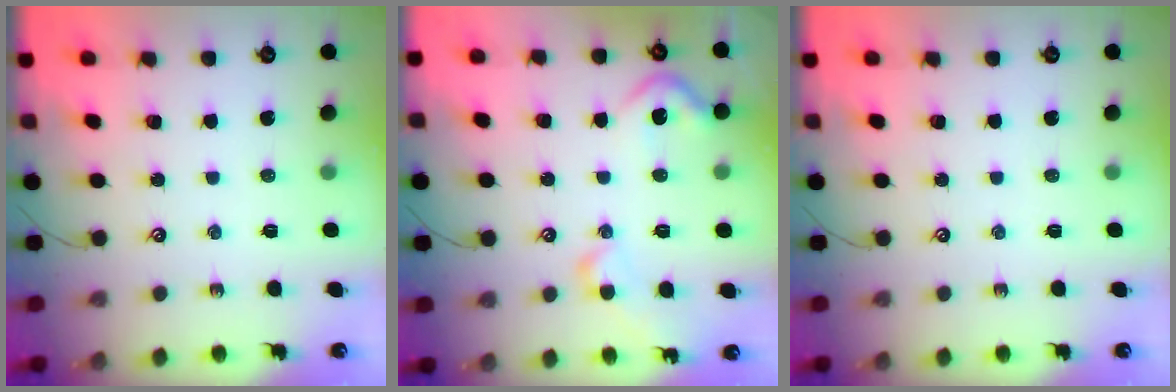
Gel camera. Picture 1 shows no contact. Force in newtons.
{"total": 6.6, "press": 6.5, "slide": 1.2}
{"total": 0.0}